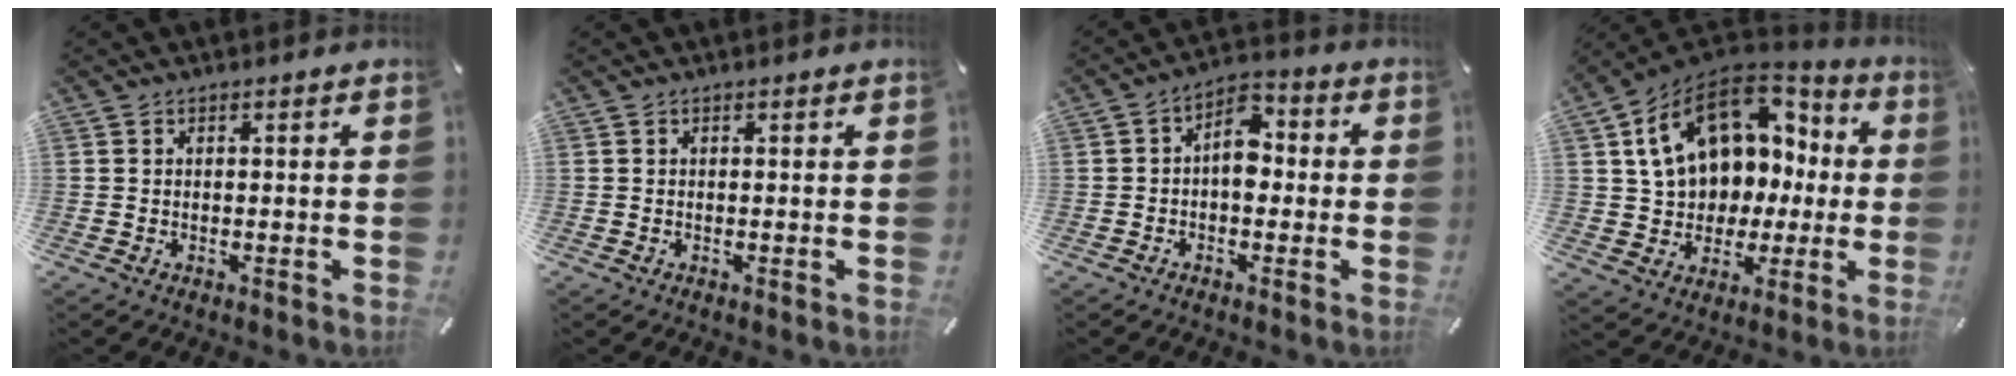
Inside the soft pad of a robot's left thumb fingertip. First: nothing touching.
{"total": 0.0}
{"total": 7.0, "force": [-0.6, 4.6, 5.3], "torque": [-0.073, 0.007, -0.015]}
{"total": 17.0, "force": [5.6, 13.0, 9.5], "torque": [-0.177, -0.019, 0.108]}